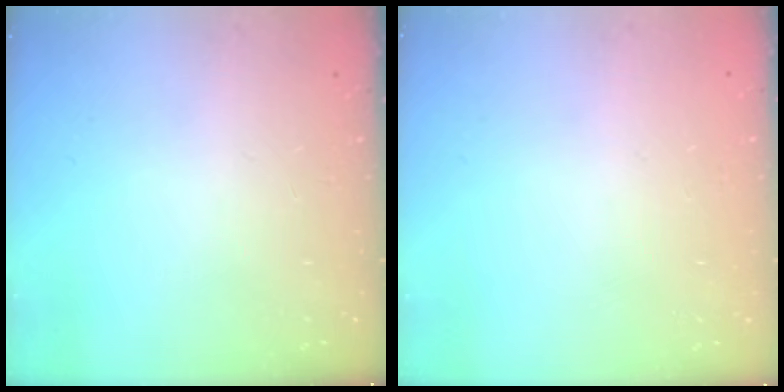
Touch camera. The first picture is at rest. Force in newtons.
{"total": 0.0}